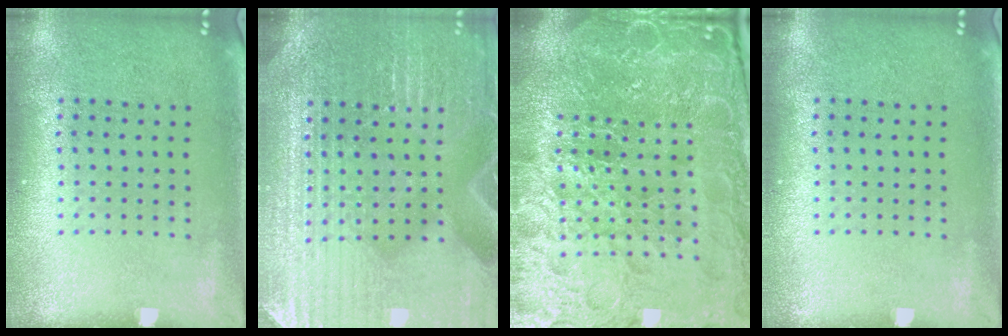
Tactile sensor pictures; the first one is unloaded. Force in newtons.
{"total": 4.6, "press": 4.4, "slide": 1.4}
{"total": 6.9, "press": 6.0, "slide": 3.3}
{"total": 0.0}